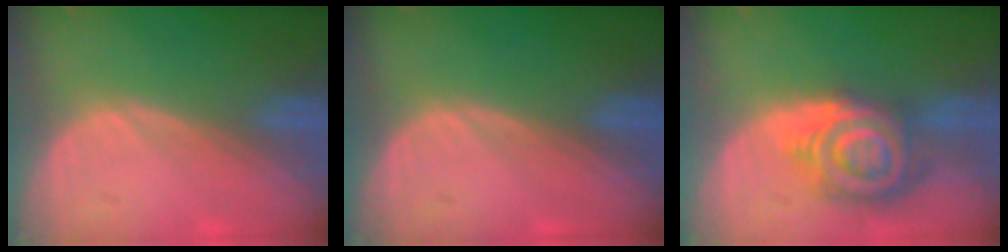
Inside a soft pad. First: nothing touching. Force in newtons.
{"total": 0.0}
{"total": 9.0, "press": 8.9, "slide": 0.6}